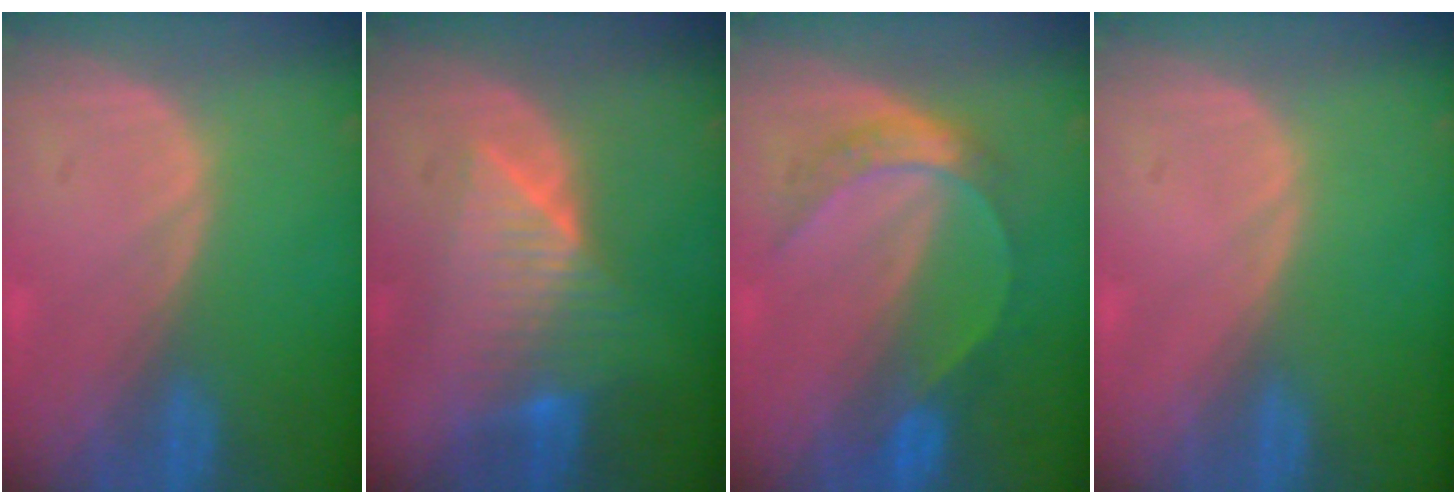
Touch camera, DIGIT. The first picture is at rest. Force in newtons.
{"total": 7.8, "press": 7.4, "slide": 2.6}
{"total": 5.4, "press": 5.4, "slide": 0.3}
{"total": 0.0}